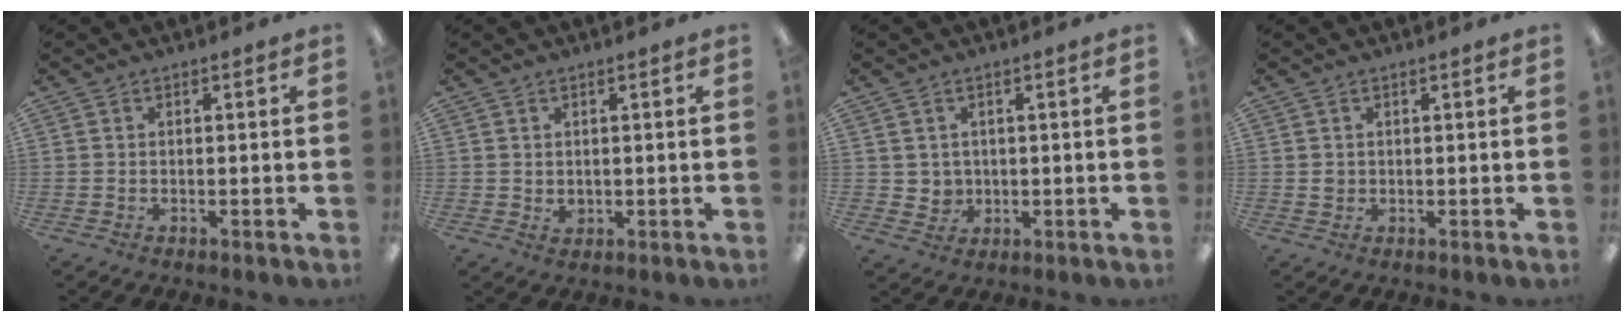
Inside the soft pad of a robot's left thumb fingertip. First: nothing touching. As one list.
[{"total": 1.5, "force": [1.0, 0.9, 0.6], "torque": [-0.012, 0.001, 0.018]}, {"total": 3.3, "force": [1.6, 2.8, -0.1], "torque": [-0.001, -0.006, 0.029]}, {"total": 1.1, "force": [0.4, 0.9, 0.3], "torque": [-0.008, 0.004, 0.006]}]